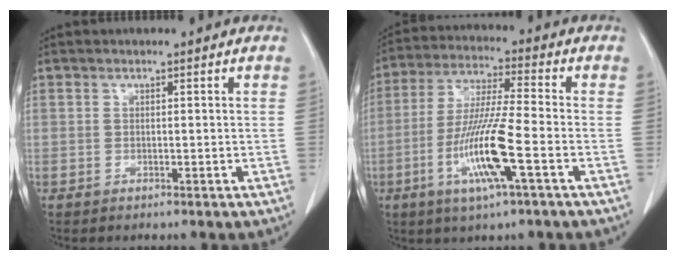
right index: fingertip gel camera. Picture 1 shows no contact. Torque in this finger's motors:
{"motor_torque": [1.74, -0.40, 0.99, 0.21]}